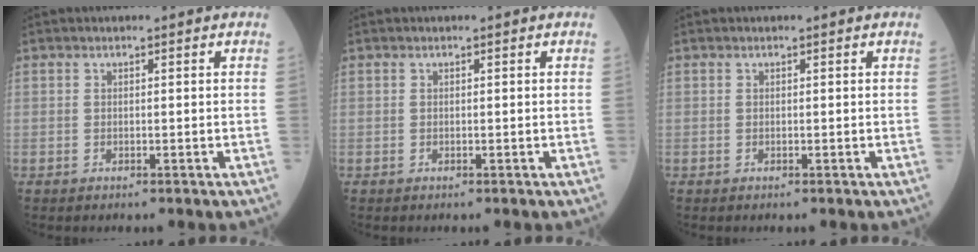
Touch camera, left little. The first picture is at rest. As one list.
[{"total": 0.0}, {"total": 0.0}]